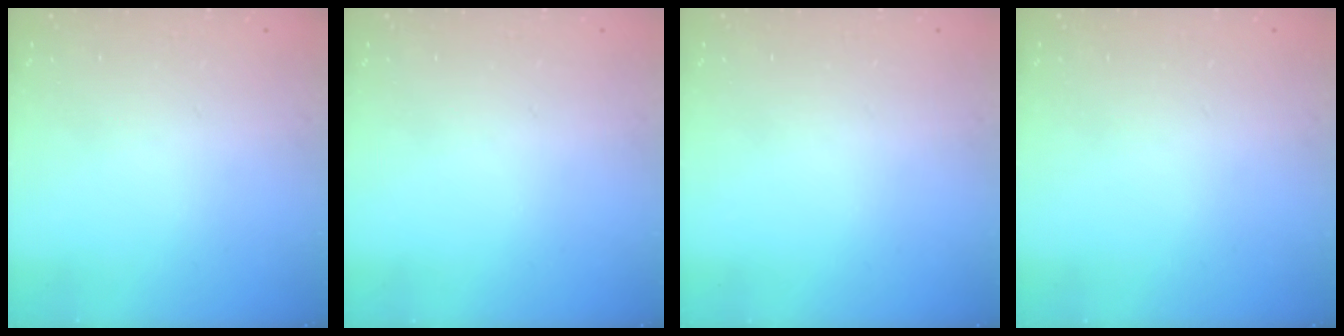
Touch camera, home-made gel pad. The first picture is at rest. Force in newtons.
{"total": 0.0}
{"total": 0.0}
{"total": 0.0}